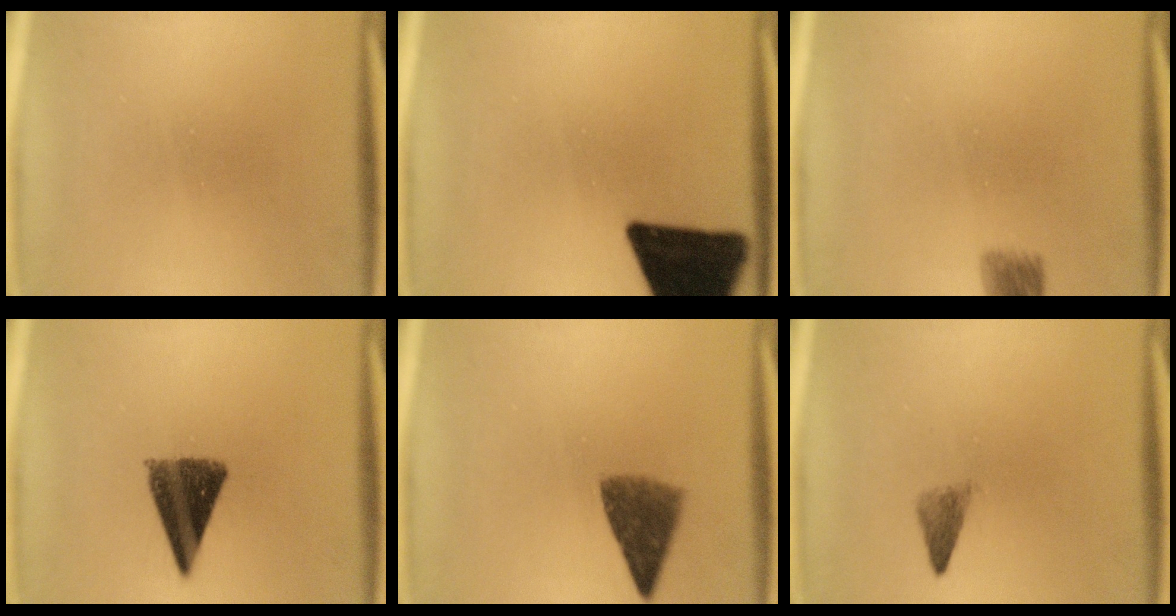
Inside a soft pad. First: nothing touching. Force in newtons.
{"total": 18.9}
{"total": 3.0}
{"total": 10.1}
{"total": 6.5}
{"total": 2.1}